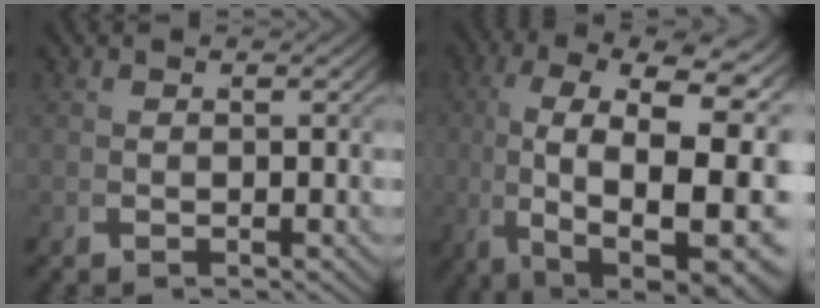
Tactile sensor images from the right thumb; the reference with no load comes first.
{"total": 19.6, "force": [0.0, 11.1, 16.2], "torque": [-0.290, -0.038, 0.022]}